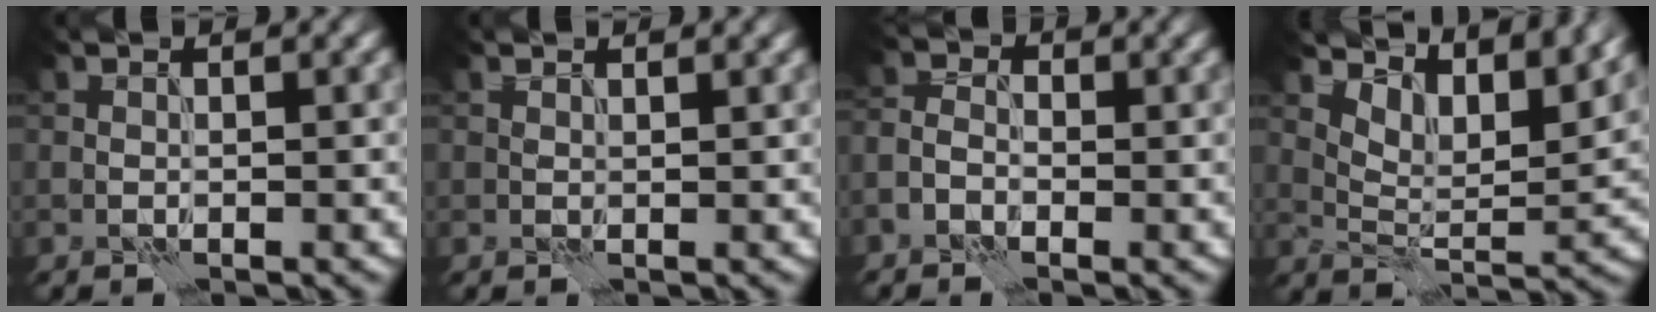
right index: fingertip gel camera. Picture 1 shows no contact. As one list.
[{"total": 0.8, "force": [0.6, 0.3, 0.4], "torque": [-0.004, 0.000, 0.006]}, {"total": 2.3, "force": [-1.2, 1.7, 1.0], "torque": [-0.014, 0.001, -0.026]}, {"total": 7.7, "force": [5.7, 3.0, 4.2], "torque": [-0.077, -0.006, 0.093]}]